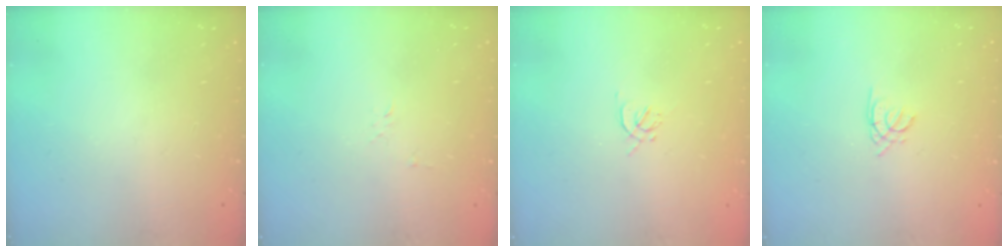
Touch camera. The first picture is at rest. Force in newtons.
{"total": 2.7, "press": 2.7, "slide": 0.3}
{"total": 1.2, "press": 1.2, "slide": 0.4}
{"total": 1.3, "press": 1.2, "slide": 0.4}